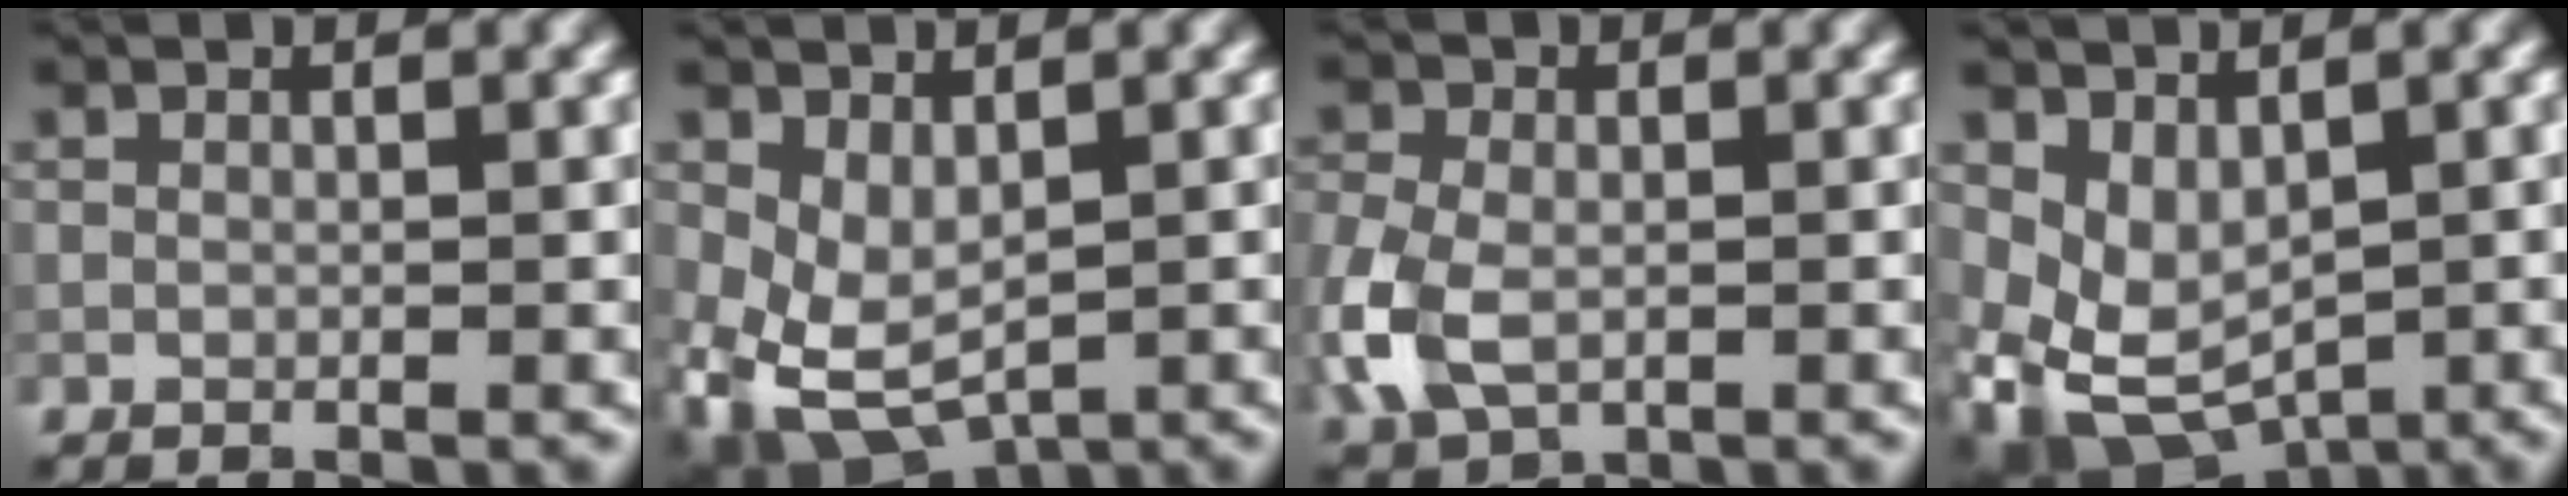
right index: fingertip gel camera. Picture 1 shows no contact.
{"total": 5.3, "force": [-0.6, 3.3, 4.1], "torque": [-0.098, -0.013, -0.004]}
{"total": 5.9, "force": [-1.6, 4.0, 4.1], "torque": [-0.107, -0.009, -0.037]}
{"total": 5.2, "force": [0.3, 3.7, 3.6], "torque": [-0.073, -0.020, 0.021]}